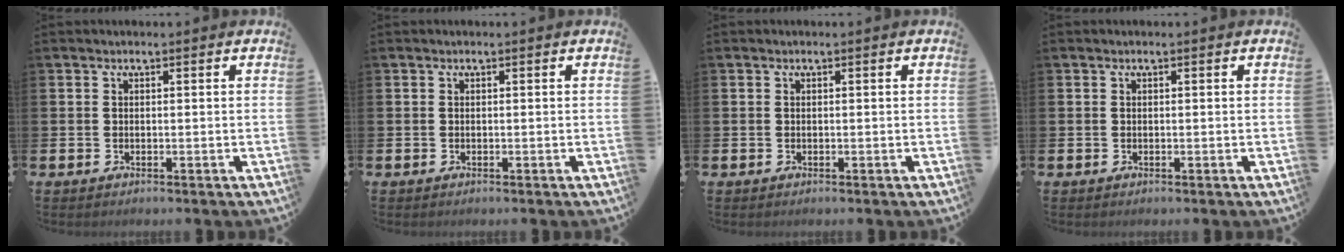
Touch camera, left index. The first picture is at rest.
{"total": 0.0}
{"total": 0.0}
{"total": 0.0}